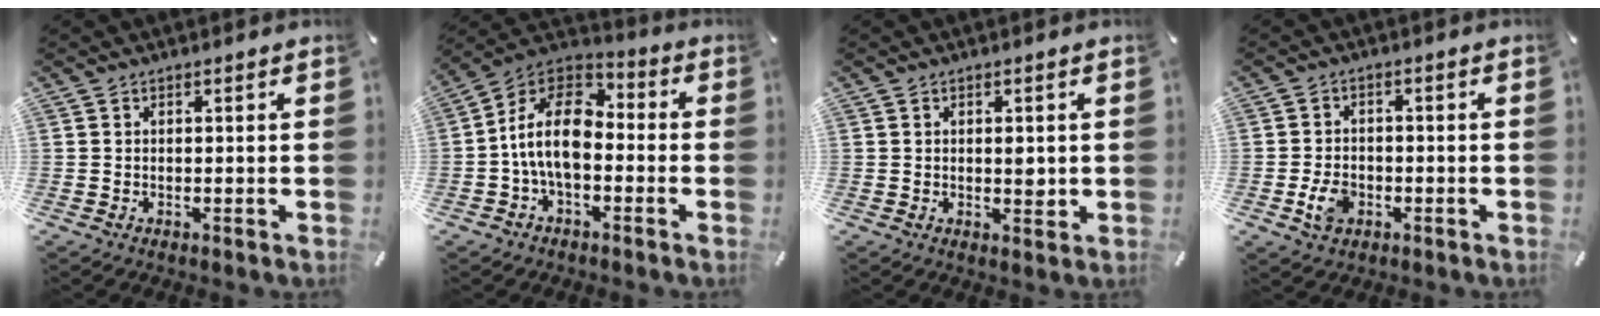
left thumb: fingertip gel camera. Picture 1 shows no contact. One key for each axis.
{"total": 14.5, "fx": -2.7, "fy": 8.7, "fz": 11.3, "tx": -0.232, "ty": 0.021, "tz": -0.052}
{"total": 2.7, "fx": 0.3, "fy": 1.5, "fz": 2.2, "tx": -0.028, "ty": -0.003, "tz": 0.002}
{"total": 4.9, "fx": -1.6, "fy": 3.7, "fz": 2.8, "tx": -0.058, "ty": 0.000, "tz": -0.032}